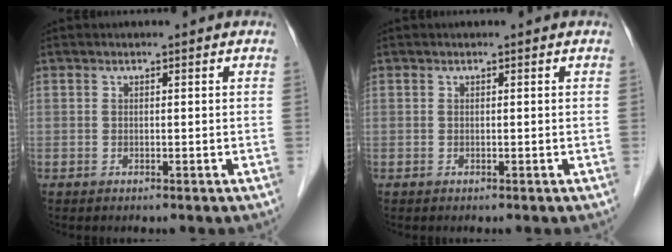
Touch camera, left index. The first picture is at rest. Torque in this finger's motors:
{"motor_torque": [0.00, 0.00, 0.00, 0.00]}